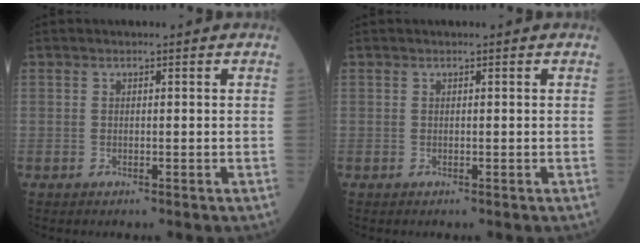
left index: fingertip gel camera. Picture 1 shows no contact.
{"total": 0.0}